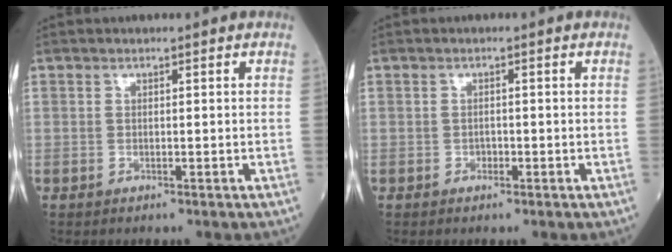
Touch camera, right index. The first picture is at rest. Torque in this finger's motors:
{"motor_torque": [0.13, -0.02, 0.06, 0.01]}